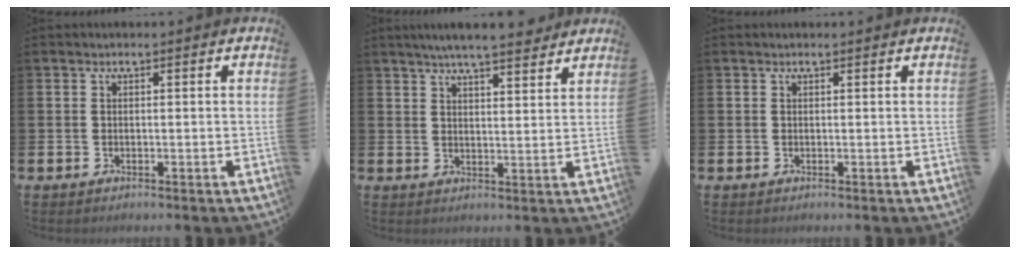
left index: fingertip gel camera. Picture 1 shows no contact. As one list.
[{"total": 5.5, "force": [5.3, 0.3, 1.6], "torque": [-0.034, -0.026, 0.093]}, {"total": 0.0}]